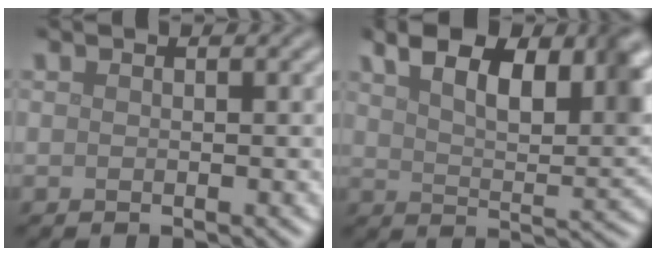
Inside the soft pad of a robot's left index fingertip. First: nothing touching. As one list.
[{"total": 9.7, "force": [4.9, 4.2, 7.2], "torque": [-0.102, 0.010, 0.082]}]